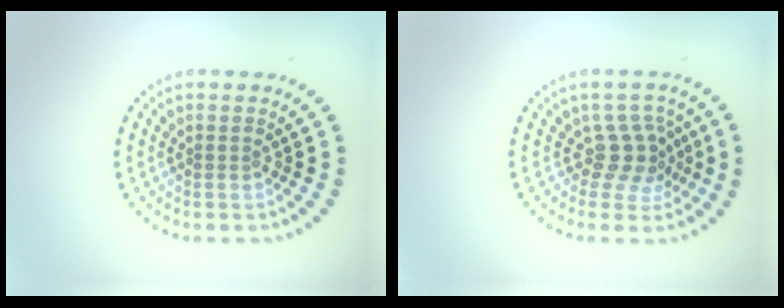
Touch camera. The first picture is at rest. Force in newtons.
{"total": 2.9, "press": 2.3, "slide": 1.8}